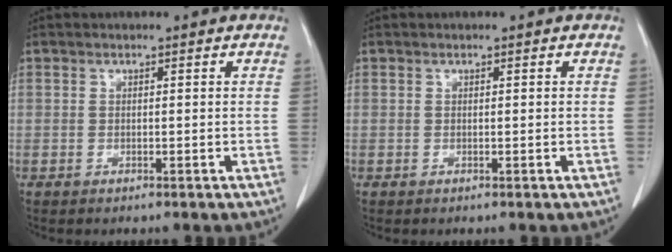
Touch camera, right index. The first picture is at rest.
{"total": 0.0}